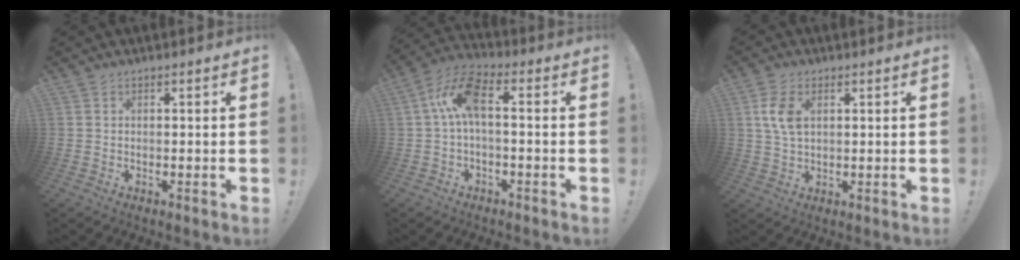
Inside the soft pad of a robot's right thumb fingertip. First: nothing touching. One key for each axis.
{"total": 10.2, "fx": 0.3, "fy": 4.3, "fz": 9.2, "tx": -0.182, "ty": 0.010, "tz": 0.006}
{"total": 7.4, "fx": 2.0, "fy": 4.7, "fz": 5.3, "tx": -0.106, "ty": 0.001, "tz": 0.036}